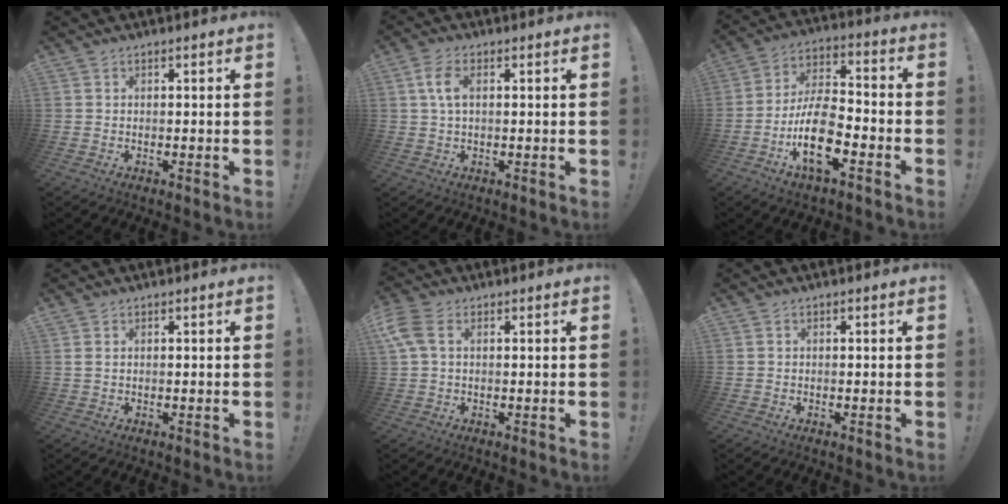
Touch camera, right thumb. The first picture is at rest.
{"total": 5.7, "force": [1.1, 2.9, 4.8], "torque": [-0.093, 0.005, 0.019]}
{"total": 16.6, "force": [-7.2, 7.7, 12.7], "torque": [-0.247, 0.040, -0.118]}
{"total": 0.8, "force": [0.4, 0.2, 0.7], "torque": [-0.017, 0.000, 0.008]}
{"total": 5.5, "force": [1.6, 3.0, 4.3], "torque": [-0.104, 0.001, 0.029]}
{"total": 0.0}